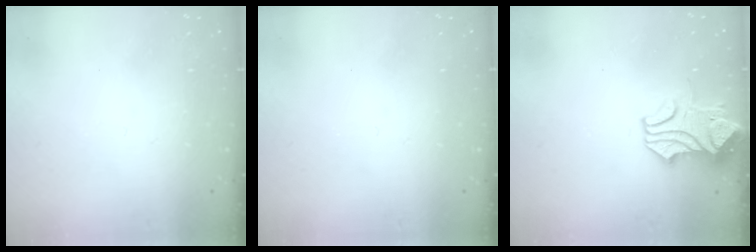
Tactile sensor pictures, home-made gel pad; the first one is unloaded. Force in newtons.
{"total": 0.0}
{"total": 2.1, "press": 2.0, "slide": 0.7}